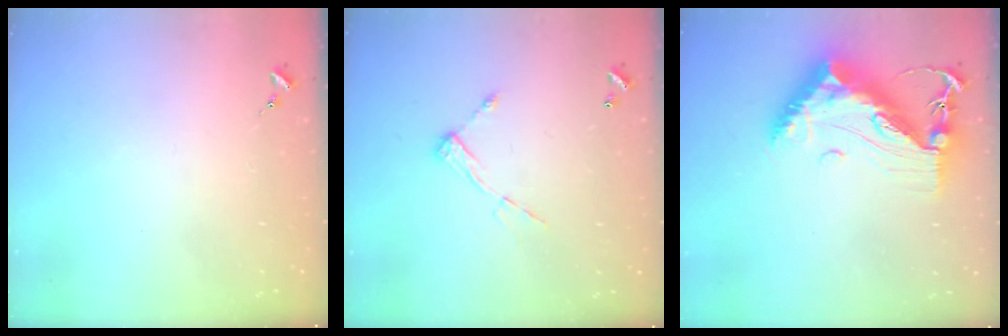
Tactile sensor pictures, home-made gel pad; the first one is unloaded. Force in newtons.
{"total": 8.2, "press": 8.2, "slide": 0.5}
{"total": 19.1, "press": 19.1, "slide": 1.6}